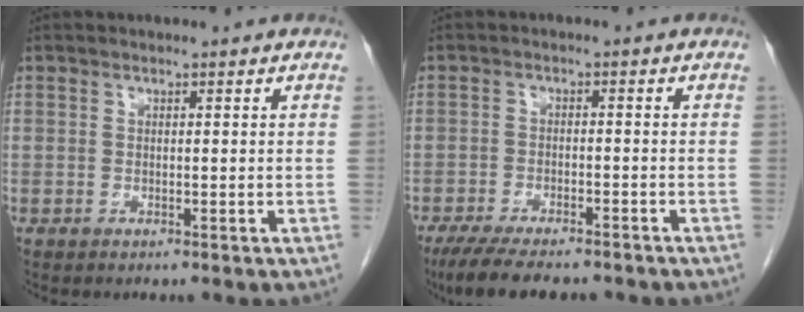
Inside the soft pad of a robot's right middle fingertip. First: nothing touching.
{"total": 11.4, "force": [-9.5, 2.6, 5.8], "torque": [-0.093, -0.016, -0.142]}